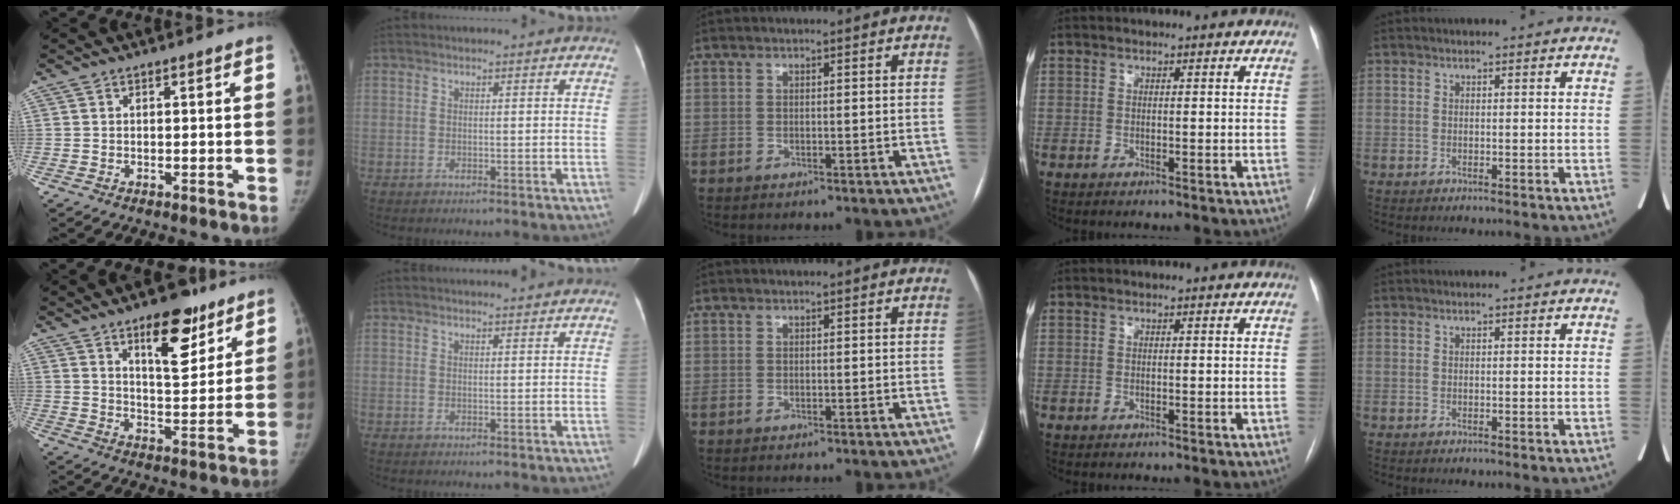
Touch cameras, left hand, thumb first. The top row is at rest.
{"thumb": {"total": 12.6, "force": [7.6, 5.2, 8.5], "torque": [-0.092, -0.046, 0.117]}, "index": {"total": 3.5, "force": [3.4, 0.0, 0.9], "torque": [-0.013, 0.017, 0.042]}}